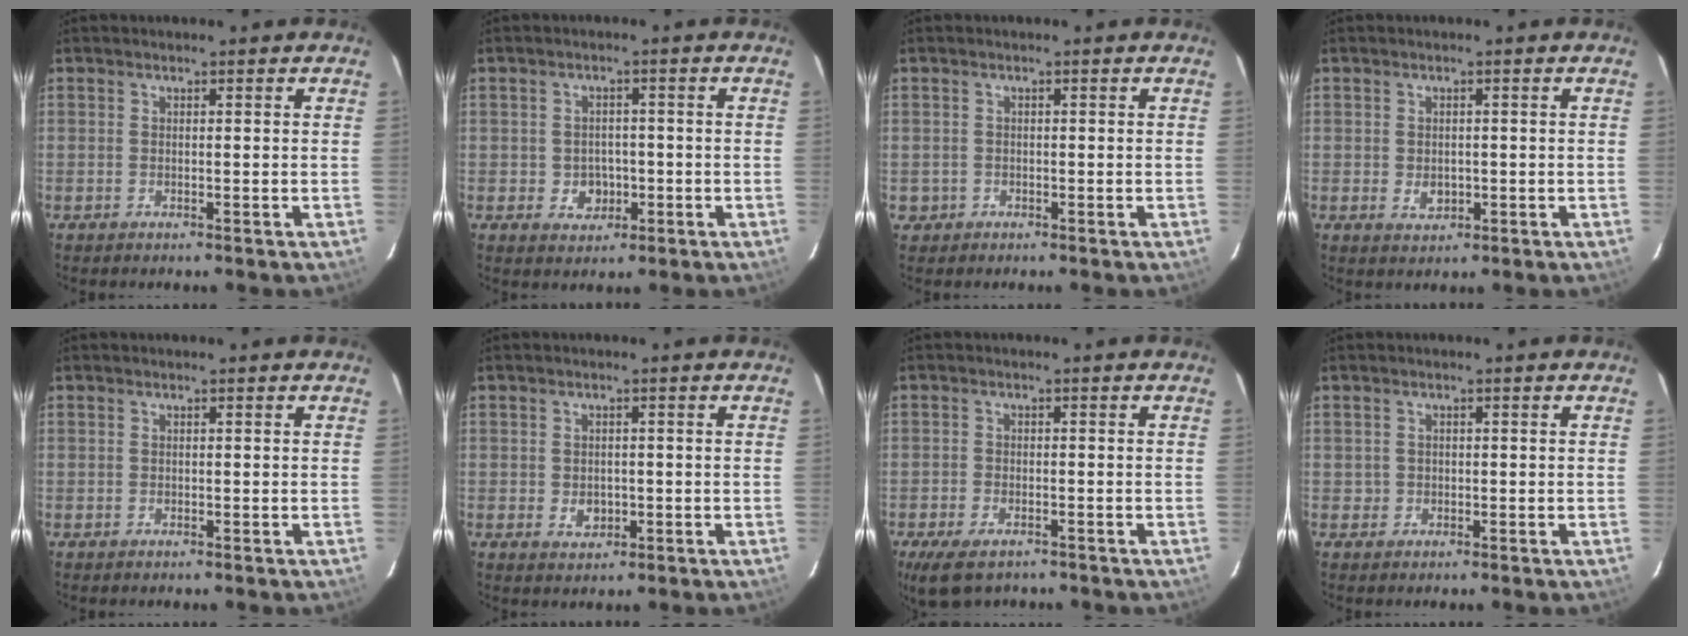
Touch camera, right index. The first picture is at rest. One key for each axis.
{"total": 4.0, "fx": -0.8, "fy": 3.7, "fz": 1.2, "tx": -0.030, "ty": 0.010, "tz": 0.000}
{"total": 2.1, "fx": -0.5, "fy": 2.1, "fz": 0.1, "tx": -0.002, "ty": 0.008, "tz": -0.003}
{"total": 2.6, "fx": -0.3, "fy": 2.2, "fz": 1.4, "tx": -0.023, "ty": -0.001, "tz": -0.001}
{"total": 0.0}
{"total": 2.9, "fx": -0.5, "fy": 2.5, "fz": 1.4, "tx": -0.025, "ty": 0.001, "tz": -0.001}
{"total": 7.1, "fx": -5.0, "fy": 3.4, "fz": 3.7, "tx": -0.093, "ty": -0.022, "tz": -0.086}
{"total": 1.2, "fx": -0.1, "fy": 1.2, "fz": 0.1, "tx": 0.002, "ty": 0.002, "tz": 0.002}